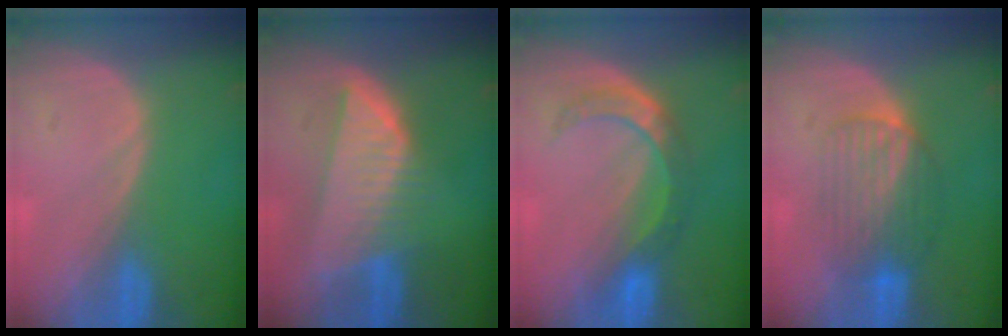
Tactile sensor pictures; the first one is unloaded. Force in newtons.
{"total": 8.4, "press": 7.4, "slide": 3.9}
{"total": 5.7, "press": 5.7, "slide": 0.2}
{"total": 6.4, "press": 6.3, "slide": 1.1}